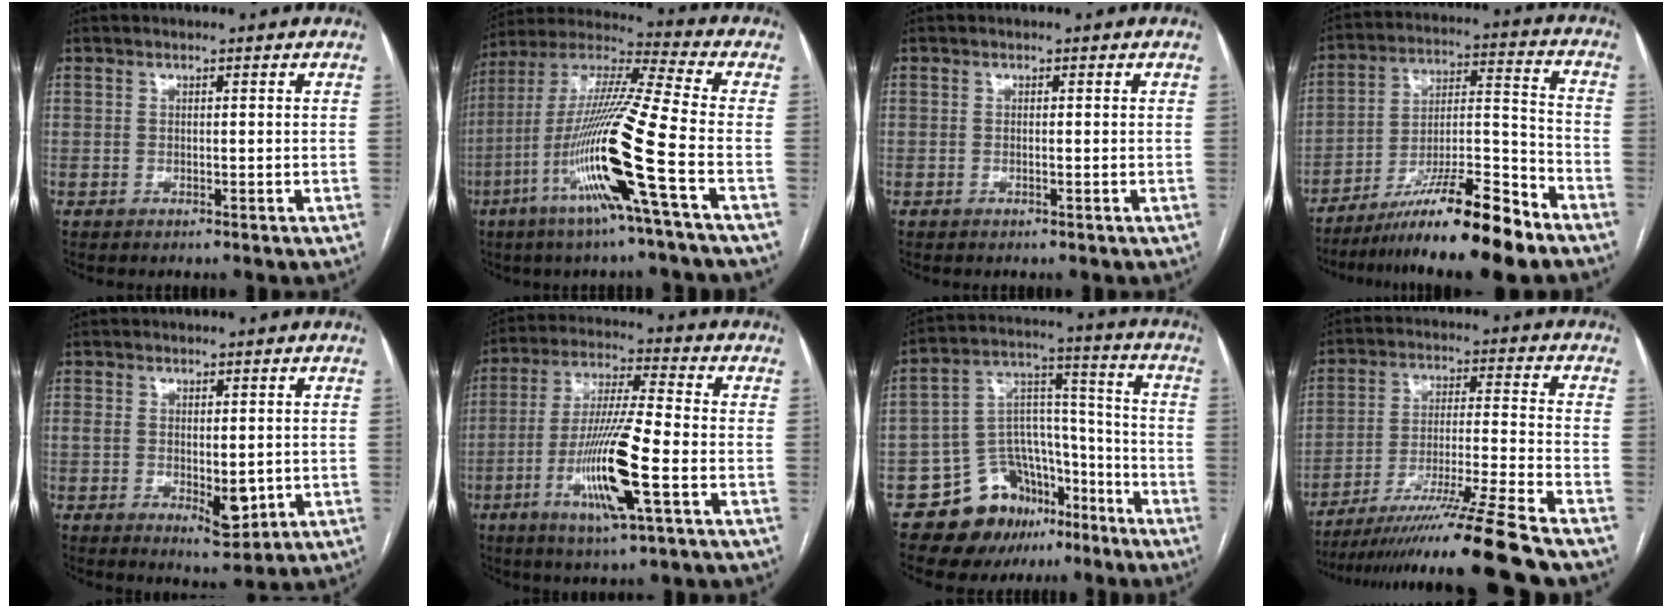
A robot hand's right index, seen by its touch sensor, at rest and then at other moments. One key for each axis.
{"total": 18.6, "fx": -6.8, "fy": -1.3, "fz": 17.3, "tx": -0.349, "ty": -0.019, "tz": -0.139}
{"total": 0.0}
{"total": 16.2, "fx": -12.2, "fy": 0.6, "fz": 10.5, "tx": -0.182, "ty": -0.005, "tz": -0.208}
{"total": 5.7, "fx": -0.6, "fy": 2.6, "fz": 5.1, "tx": -0.078, "ty": -0.008, "tz": 0.004}
{"total": 14.0, "fx": -4.4, "fy": 0.6, "fz": 13.2, "tx": -0.261, "ty": -0.014, "tz": -0.083}
{"total": 13.9, "fx": -9.3, "fy": 9.0, "fz": 5.1, "tx": -0.070, "ty": 0.075, "tz": -0.145}
{"total": 17.7, "fx": -14.7, "fy": -3.2, "fz": 9.3, "tx": -0.154, "ty": -0.026, "tz": -0.248}